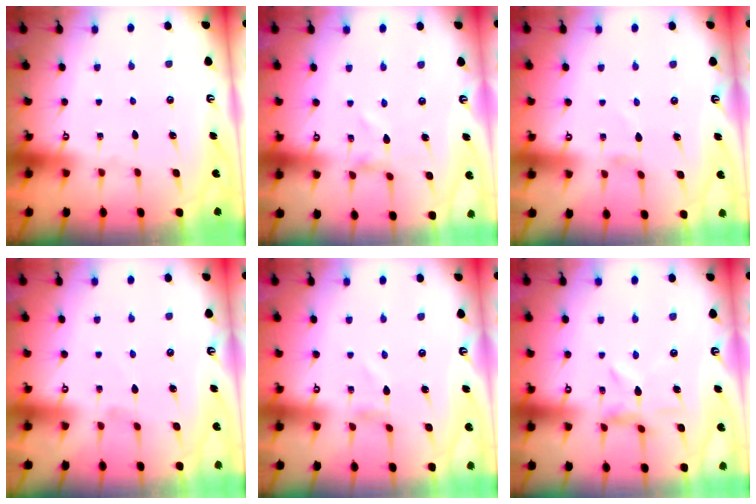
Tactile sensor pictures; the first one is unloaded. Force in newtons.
{"total": 0.9, "press": 0.9, "slide": 0.1}
{"total": 0.8, "press": 0.8, "slide": 0.1}
{"total": 0.8, "press": 0.8, "slide": 0.1}
{"total": 1.3, "press": 1.3, "slide": 0.1}
{"total": 2.8, "press": 2.8, "slide": 0.3}